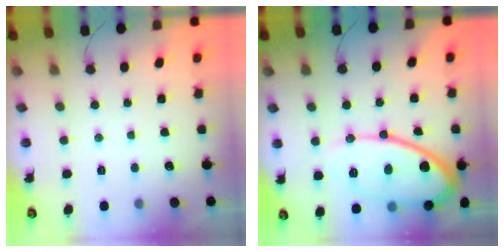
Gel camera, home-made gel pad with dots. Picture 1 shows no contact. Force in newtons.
{"total": 17.5, "press": 17.4, "slide": 1.2}